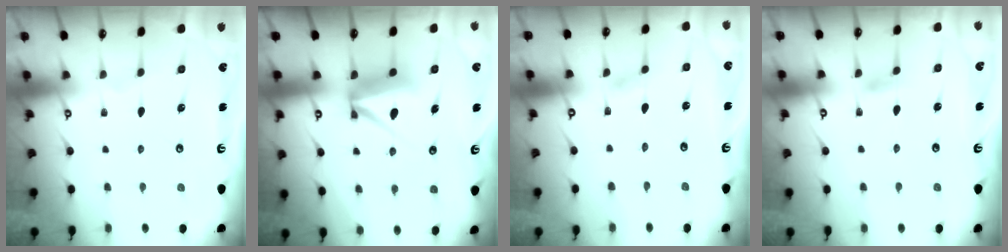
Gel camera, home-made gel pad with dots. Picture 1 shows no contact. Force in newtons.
{"total": 8.2, "press": 8.1, "slide": 0.8}
{"total": 1.1, "press": 1.1, "slide": 0.1}
{"total": 4.7, "press": 4.6, "slide": 0.6}